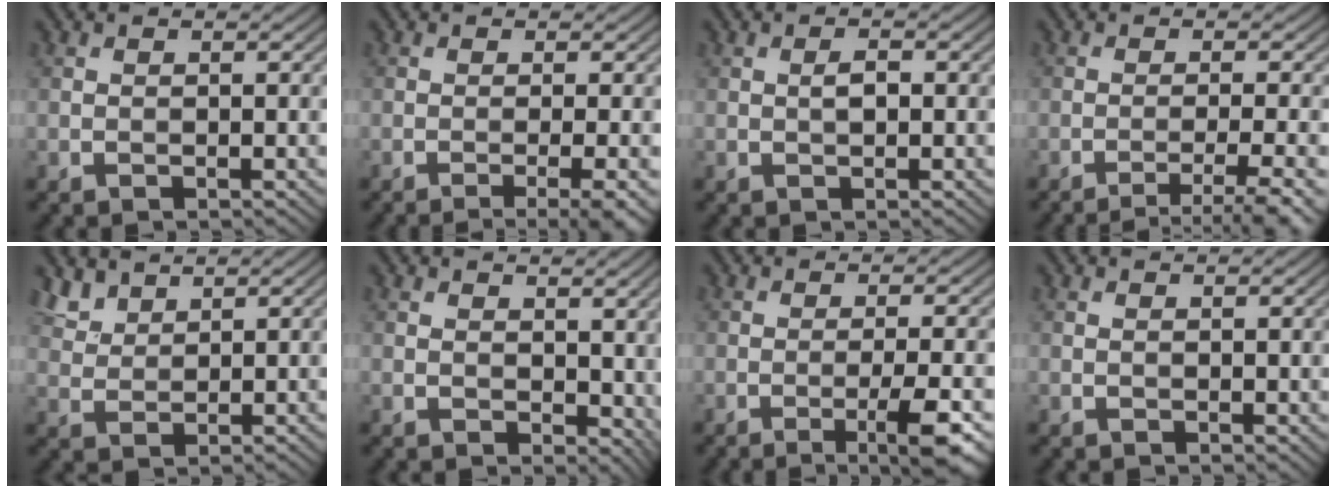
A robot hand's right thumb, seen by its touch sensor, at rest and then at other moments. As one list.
[{"total": 4.4, "force": [-1.7, 0.7, 4.0], "torque": [-0.053, 0.004, -0.034]}, {"total": 1.4, "force": [0.1, 0.6, 1.3], "torque": [-0.023, 0.002, -0.001]}, {"total": 5.1, "force": [-3.1, 0.5, 4.1], "torque": [-0.058, 0.010, -0.059]}, {"total": 3.7, "force": [3.0, 1.6, 1.4], "torque": [-0.040, 0.000, 0.072]}, {"total": 4.4, "force": [2.1, 2.7, 2.9], "torque": [-0.044, -0.005, 0.044]}, {"total": 5.3, "force": [-2.0, 0.6, 4.9], "torque": [-0.073, 0.010, -0.037]}, {"total": 0.5, "force": [0.4, 0.2, 0.3], "torque": [-0.005, -0.002, 0.007]}]